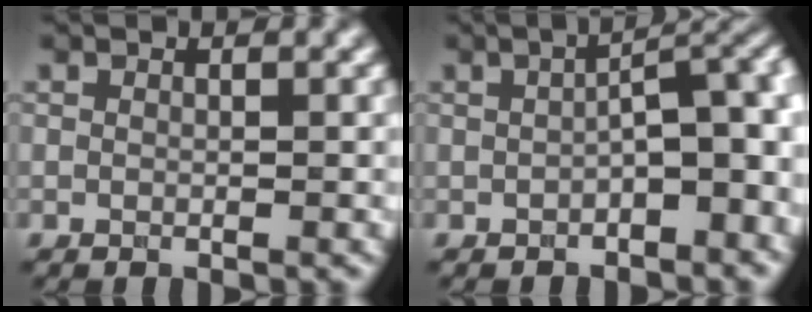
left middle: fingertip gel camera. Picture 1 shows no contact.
{"total": 4.3, "force": [-0.9, 1.3, 4.0], "torque": [-0.051, 0.015, -0.012]}